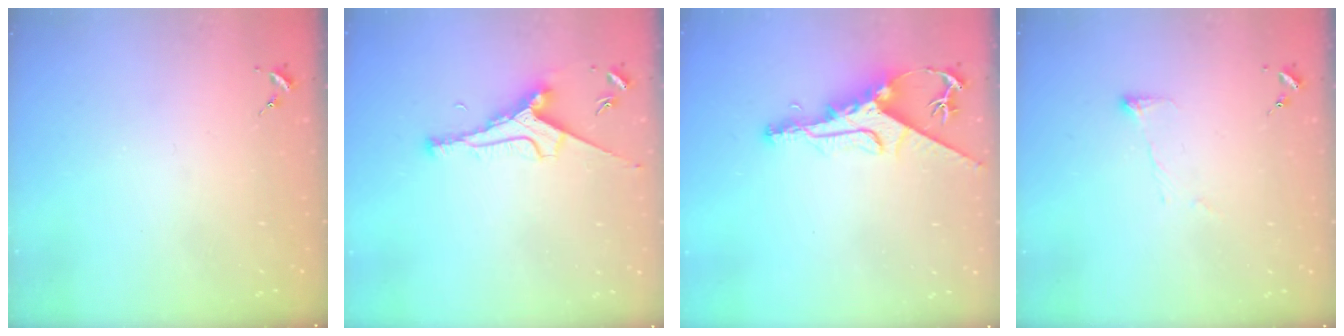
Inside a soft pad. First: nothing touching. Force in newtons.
{"total": 8.4, "press": 8.4, "slide": 0.9}
{"total": 11.0, "press": 10.9, "slide": 1.2}
{"total": 5.8, "press": 5.8, "slide": 0.8}